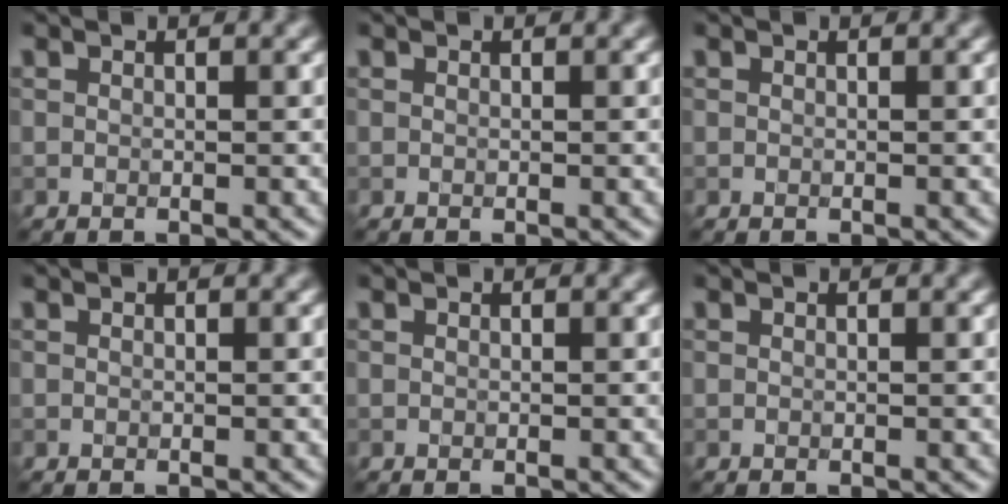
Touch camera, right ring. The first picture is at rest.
{"total": 0.0}
{"total": 0.0}
{"total": 0.0}
{"total": 0.0}
{"total": 0.0}